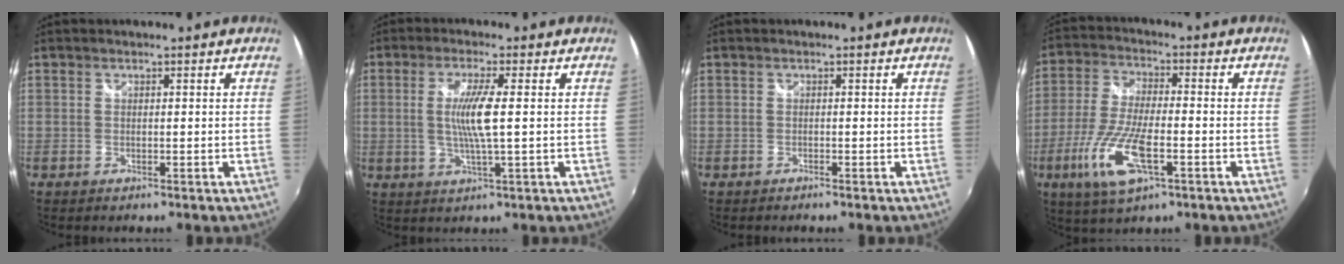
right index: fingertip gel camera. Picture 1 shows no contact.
{"total": 6.4, "force": [0.2, -0.1, 6.4], "torque": [-0.124, -0.007, 0.005]}
{"total": 0.5, "force": [-0.5, 0.0, 0.2], "torque": [-0.004, -0.001, -0.008]}
{"total": 13.1, "force": [-5.3, 4.1, 11.3], "torque": [-0.245, -0.018, -0.101]}